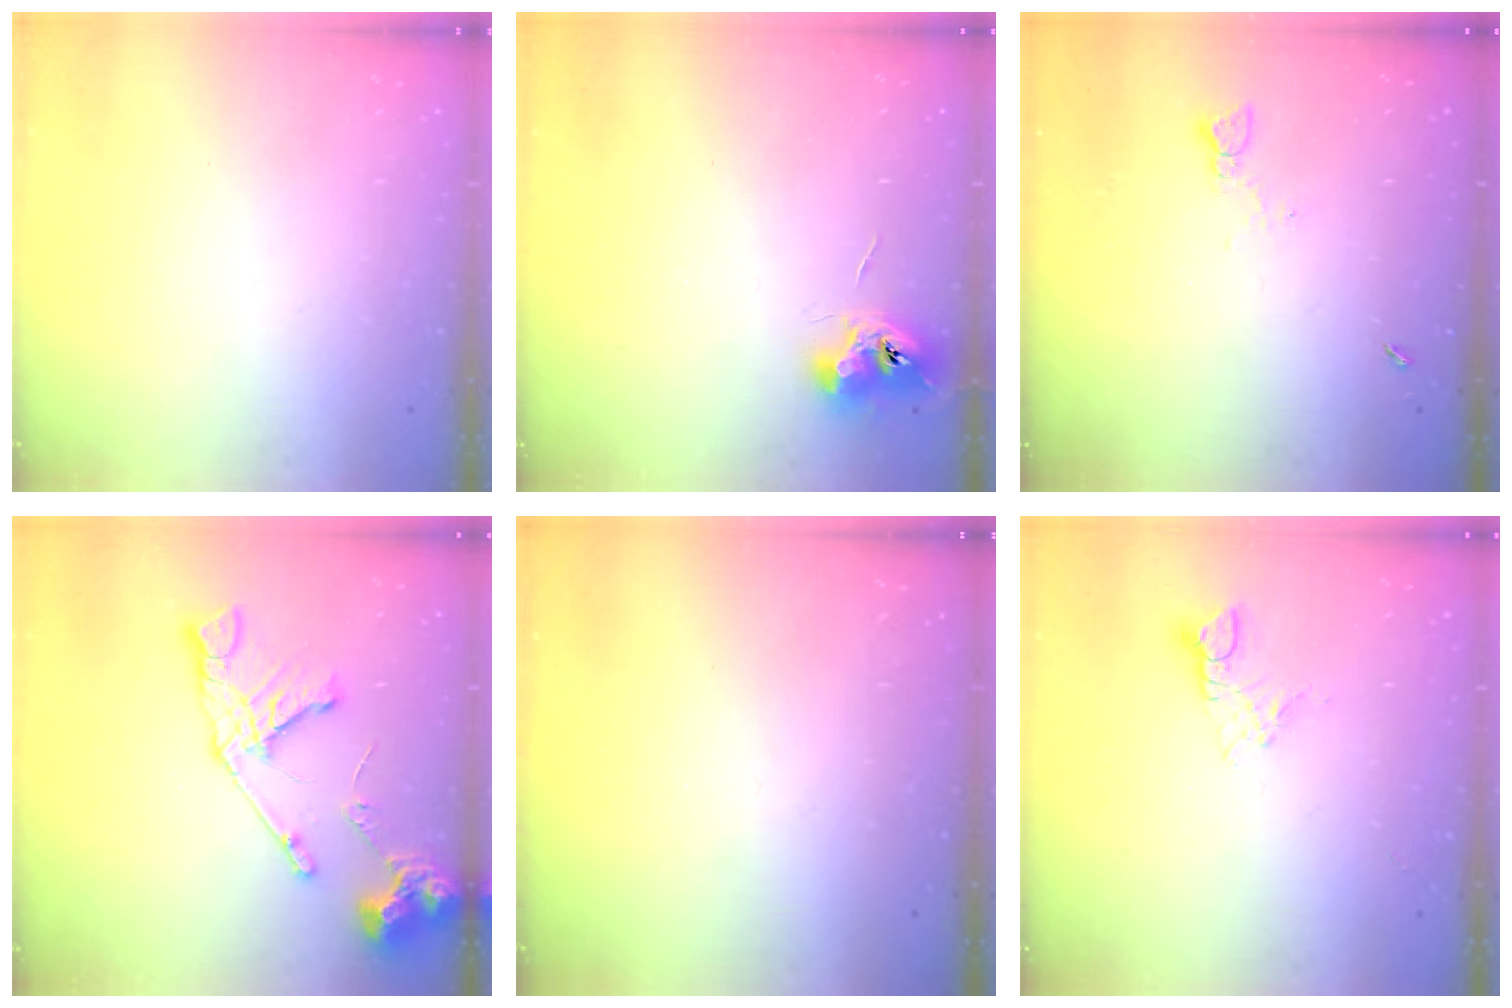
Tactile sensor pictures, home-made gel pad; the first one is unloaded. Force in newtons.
{"total": 9.0, "press": 9.0, "slide": 0.2}
{"total": 2.1, "press": 2.1, "slide": 0.3}
{"total": 14.6, "press": 14.5, "slide": 1.4}
{"total": 0.0}
{"total": 2.8, "press": 2.7, "slide": 0.3}